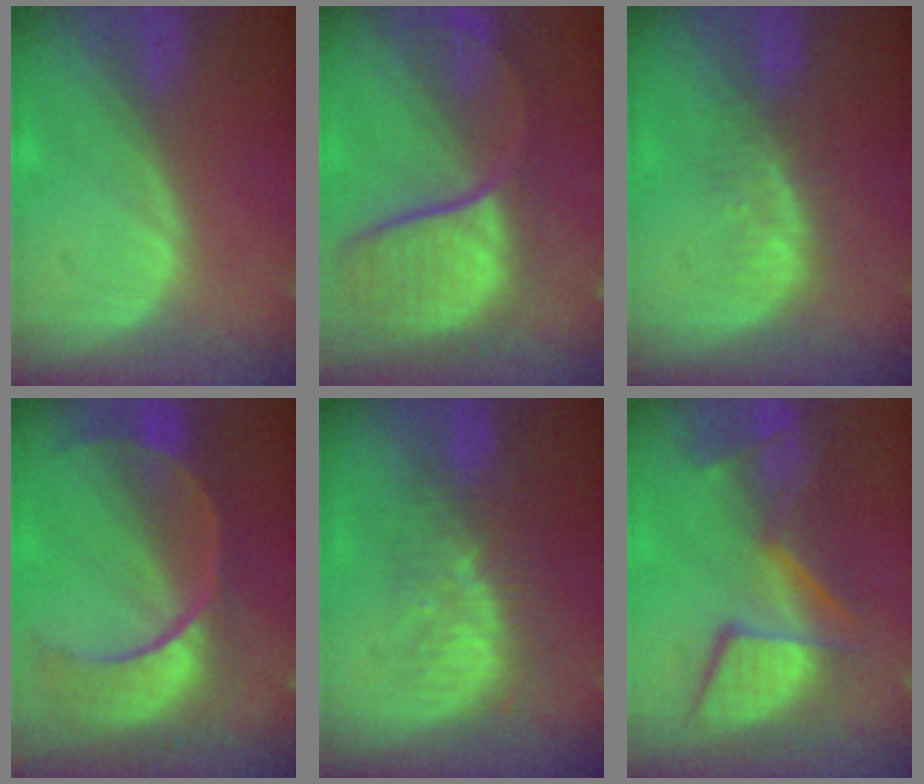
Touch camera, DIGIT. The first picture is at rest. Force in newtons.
{"total": 11.3, "press": 9.9, "slide": 5.5}
{"total": 4.1, "press": 3.7, "slide": 1.8}
{"total": 11.2, "press": 9.4, "slide": 6.1}
{"total": 8.5, "press": 7.6, "slide": 3.7}
{"total": 10.4, "press": 9.8, "slide": 3.4}